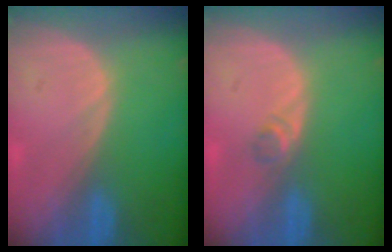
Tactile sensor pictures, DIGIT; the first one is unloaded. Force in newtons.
{"total": 1.6, "press": 1.4, "slide": 0.8}